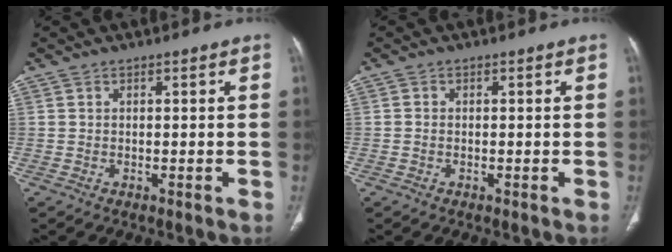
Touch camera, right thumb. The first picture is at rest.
{"total": 0.6, "force": [-0.1, 0.5, 0.2], "torque": [-0.002, 0.002, -0.002]}